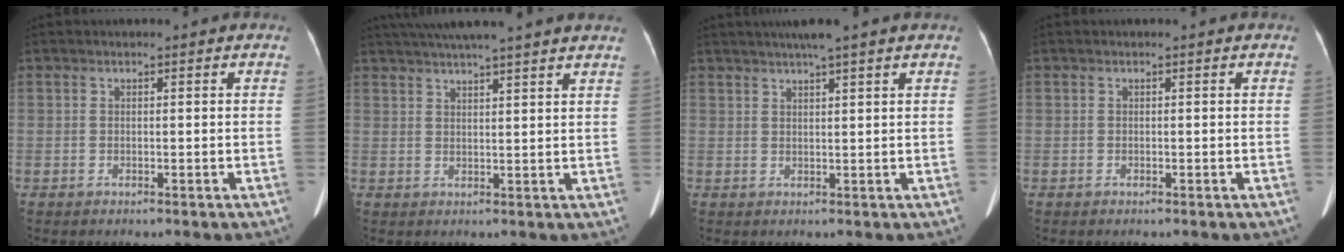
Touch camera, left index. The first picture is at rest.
{"total": 14.7, "force": [12.8, -0.5, 7.3], "torque": [-0.126, 0.029, 0.170]}
{"total": 5.1, "force": [4.0, -0.9, 3.1], "torque": [-0.048, 0.019, 0.065]}
{"total": 0.0}